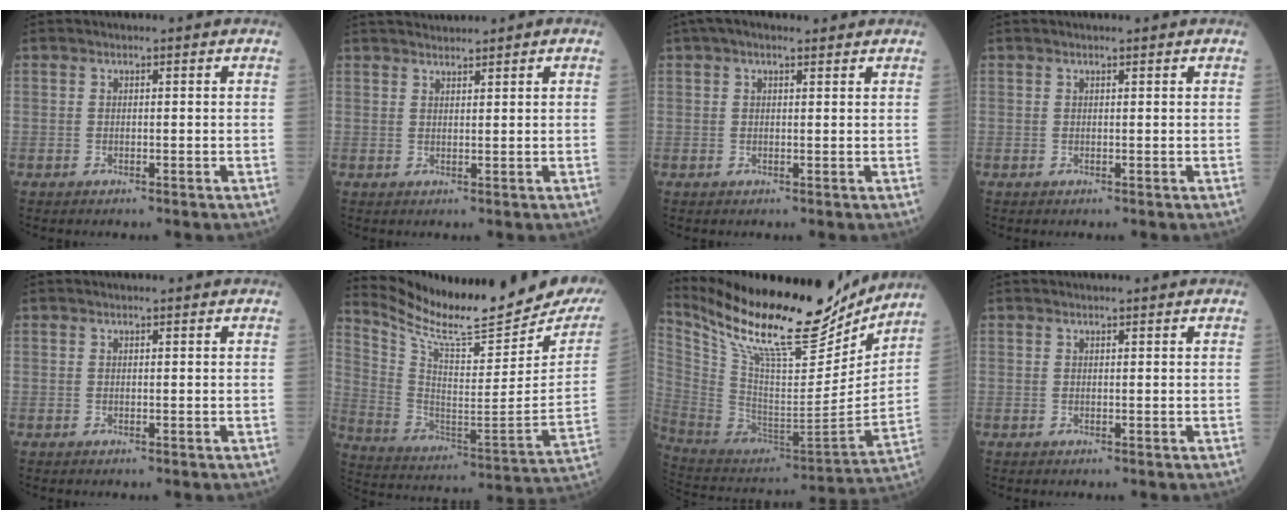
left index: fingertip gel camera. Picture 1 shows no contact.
{"total": 3.4, "force": [3.3, 0.2, 1.1], "torque": [-0.018, 0.016, 0.060]}
{"total": 4.6, "force": [3.3, 1.5, 2.8], "torque": [-0.052, 0.037, 0.054]}
{"total": 0.9, "force": [0.7, 0.1, 0.5], "torque": [-0.010, 0.007, 0.011]}
{"total": 0.9, "force": [0.8, 0.0, 0.4], "torque": [-0.007, 0.007, 0.014]}
{"total": 22.9, "force": [21.0, 3.0, 8.6], "torque": [-0.161, -0.090, 0.312]}
{"total": 26.0, "force": [21.8, 5.9, 13.0], "torque": [-0.244, -0.031, 0.355]}
{"total": 1.5, "force": [1.4, 0.0, 0.5], "torque": [-0.008, 0.011, 0.021]}